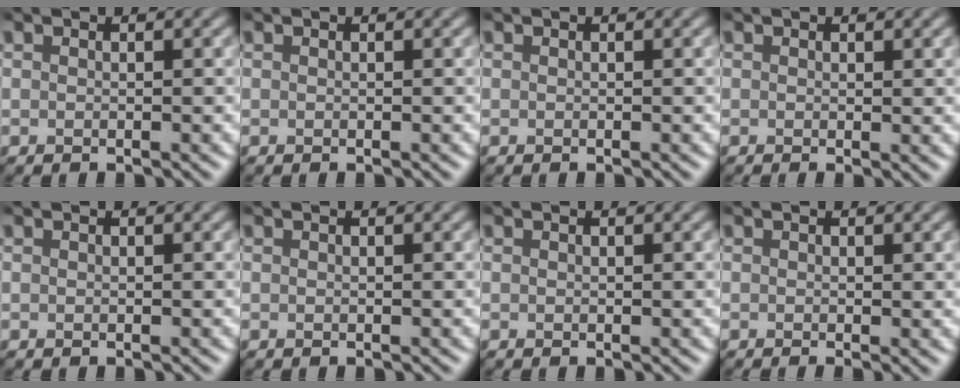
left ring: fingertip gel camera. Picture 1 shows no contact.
{"total": 0.0}
{"total": 0.0}
{"total": 0.8, "force": [0.2, 0.1, 0.8], "torque": [-0.009, -0.003, 0.002]}
{"total": 0.0}
{"total": 0.0}
{"total": 0.0}
{"total": 1.2, "force": [-0.1, 0.2, 1.1], "torque": [-0.016, -0.006, -0.004]}